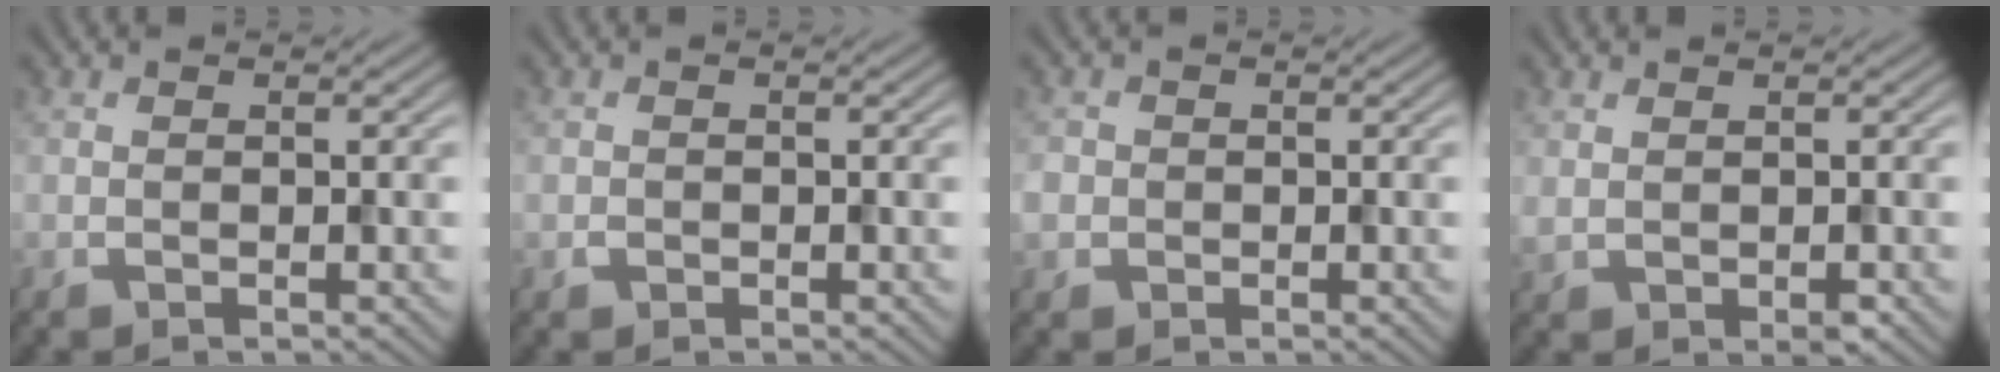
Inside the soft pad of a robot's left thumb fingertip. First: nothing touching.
{"total": 0.7, "force": [-0.3, 0.6, 0.0], "torque": [0.001, -0.004, -0.007]}
{"total": 2.7, "force": [-0.5, 2.6, 0.7], "torque": [-0.022, -0.003, -0.011]}
{"total": 1.4, "force": [0.1, 0.8, 1.1], "torque": [-0.028, -0.008, 0.007]}